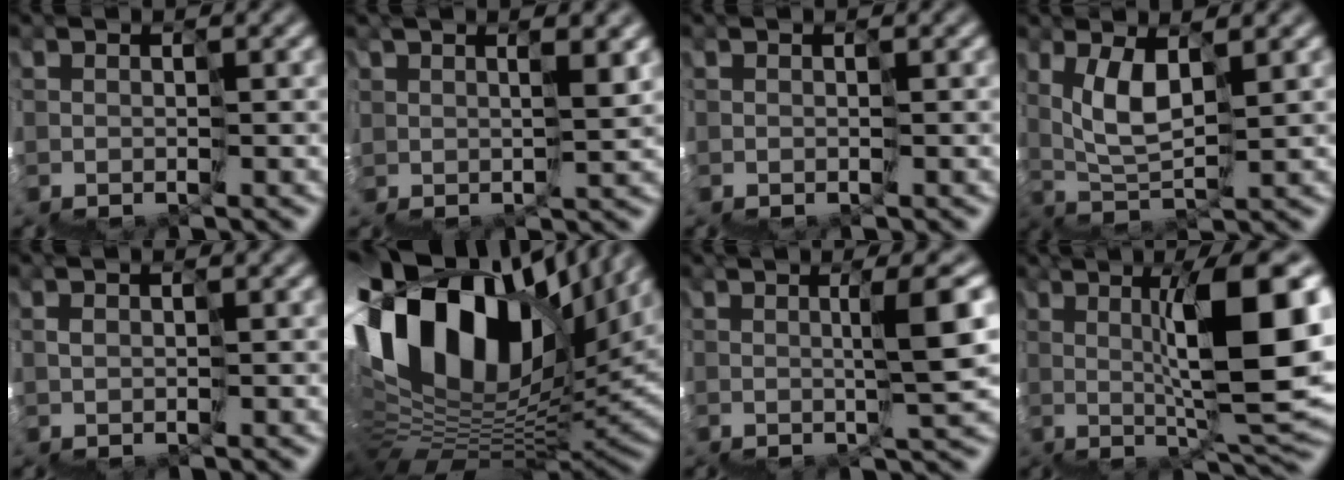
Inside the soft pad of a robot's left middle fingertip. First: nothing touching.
{"total": 4.3, "force": [3.7, 0.9, 2.0], "torque": [-0.041, 0.009, 0.079]}
{"total": 0.0}
{"total": 2.4, "force": [2.1, -1.0, 0.8], "torque": [-0.032, 0.007, 0.042]}
{"total": 0.8, "force": [0.3, 0.5, 0.6], "torque": [-0.007, 0.009, 0.008]}
{"total": 14.8, "force": [7.5, 6.9, 10.8], "torque": [-0.212, 0.051, 0.120]}
{"total": 5.8, "force": [1.7, 0.1, 5.6], "torque": [-0.075, 0.026, 0.027]}
{"total": 8.5, "force": [2.2, 0.0, 8.2], "torque": [-0.110, 0.021, 0.039]}